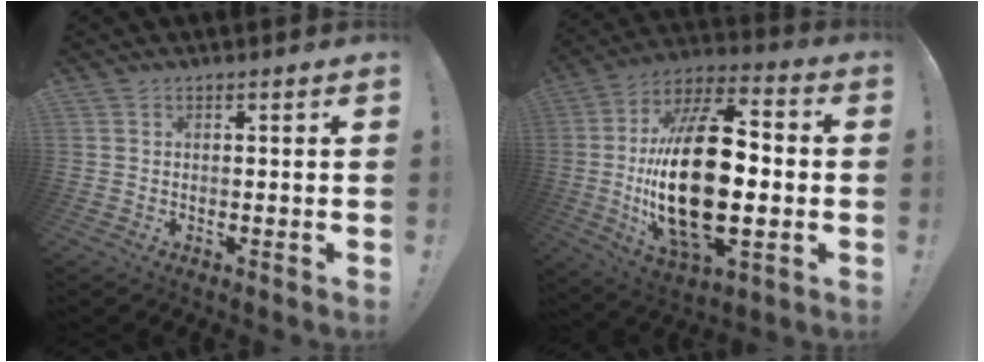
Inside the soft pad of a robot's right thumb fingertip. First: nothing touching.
{"total": 30.3, "force": [-2.2, 15.2, 26.2], "torque": [-0.489, 0.007, -0.033]}